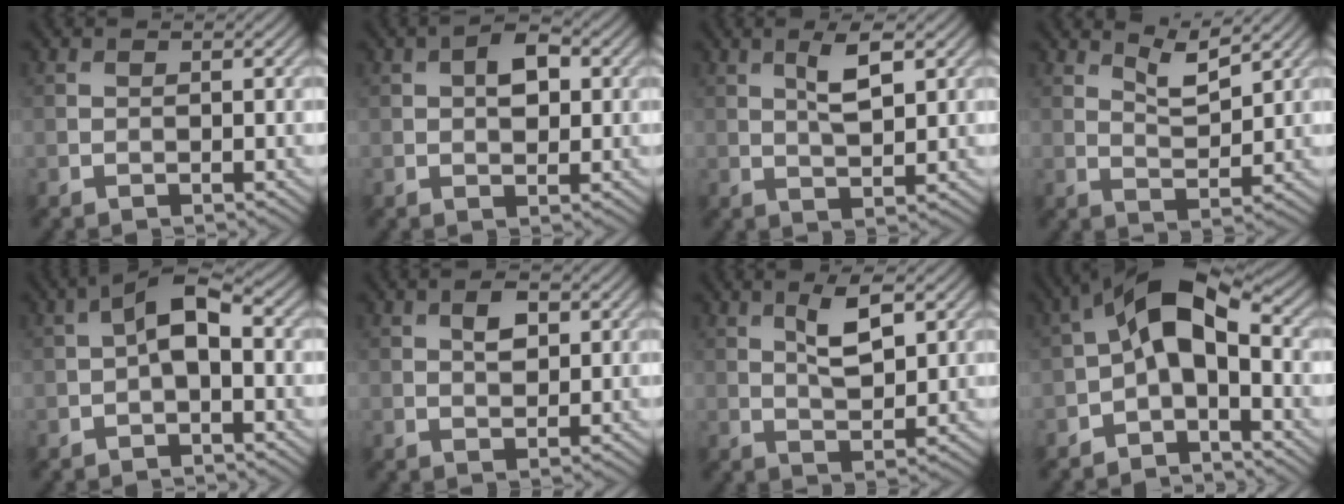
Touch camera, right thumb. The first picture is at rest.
{"total": 4.0, "force": [0.8, 2.3, 3.1], "torque": [-0.051, 0.004, 0.010]}
{"total": 4.5, "force": [1.8, 1.3, 3.9], "torque": [-0.083, -0.003, 0.036]}
{"total": 4.1, "force": [3.0, 0.9, 2.6], "torque": [-0.057, -0.007, 0.059]}
{"total": 4.4, "force": [-0.1, 2.1, 3.8], "torque": [-0.069, 0.009, -0.008]}
{"total": 2.9, "force": [1.0, 1.5, 2.2], "torque": [-0.039, 0.000, 0.018]}
{"total": 5.4, "force": [2.2, 1.9, 4.5], "torque": [-0.091, -0.004, 0.041]}
{"total": 8.3, "force": [-0.8, 4.3, 7.1], "torque": [-0.129, 0.024, -0.027]}